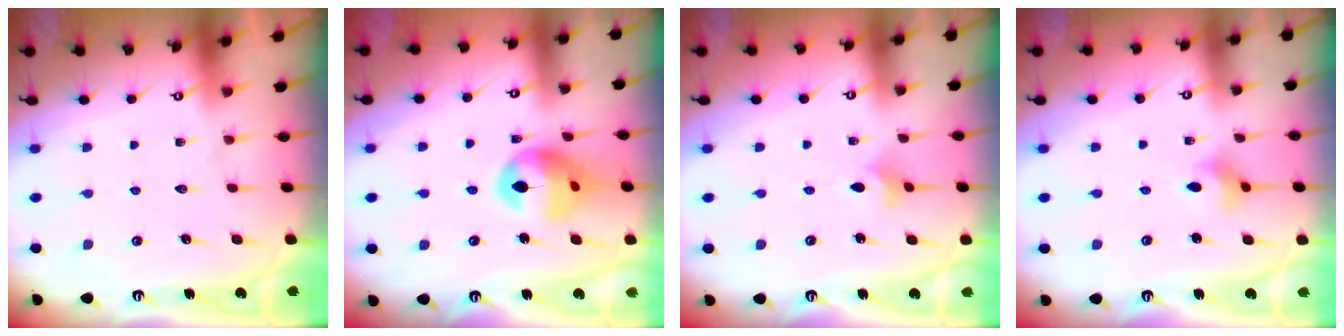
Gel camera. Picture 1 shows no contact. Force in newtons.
{"total": 13.3, "press": 13.2, "slide": 1.3}
{"total": 2.5, "press": 2.4, "slide": 0.6}
{"total": 2.7, "press": 2.6, "slide": 0.5}